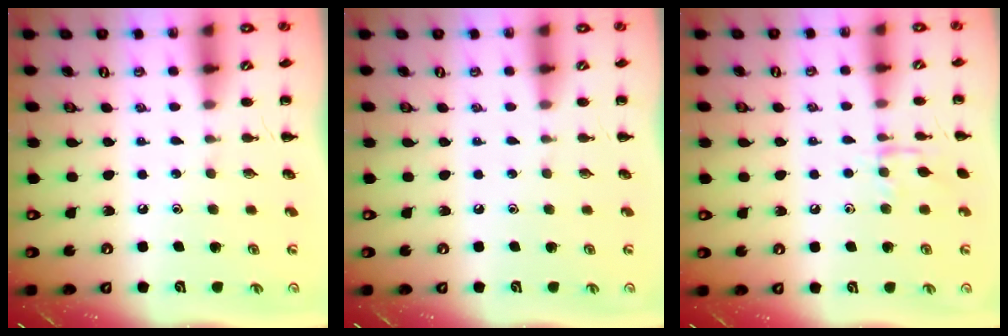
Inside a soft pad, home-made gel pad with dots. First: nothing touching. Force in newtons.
{"total": 0.0}
{"total": 7.8, "press": 7.8, "slide": 0.9}